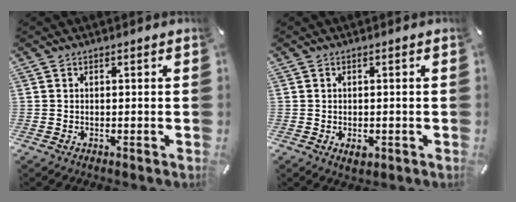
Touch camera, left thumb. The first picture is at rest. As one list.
[{"total": 2.1, "force": [-0.8, 1.4, 1.3], "torque": [-0.031, 0.000, -0.015]}]